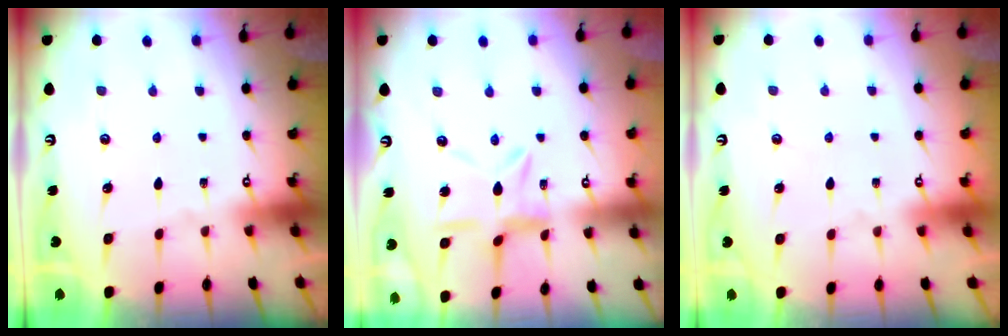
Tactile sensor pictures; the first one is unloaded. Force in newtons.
{"total": 6.9, "press": 6.9, "slide": 0.5}
{"total": 1.8, "press": 1.8, "slide": 0.2}